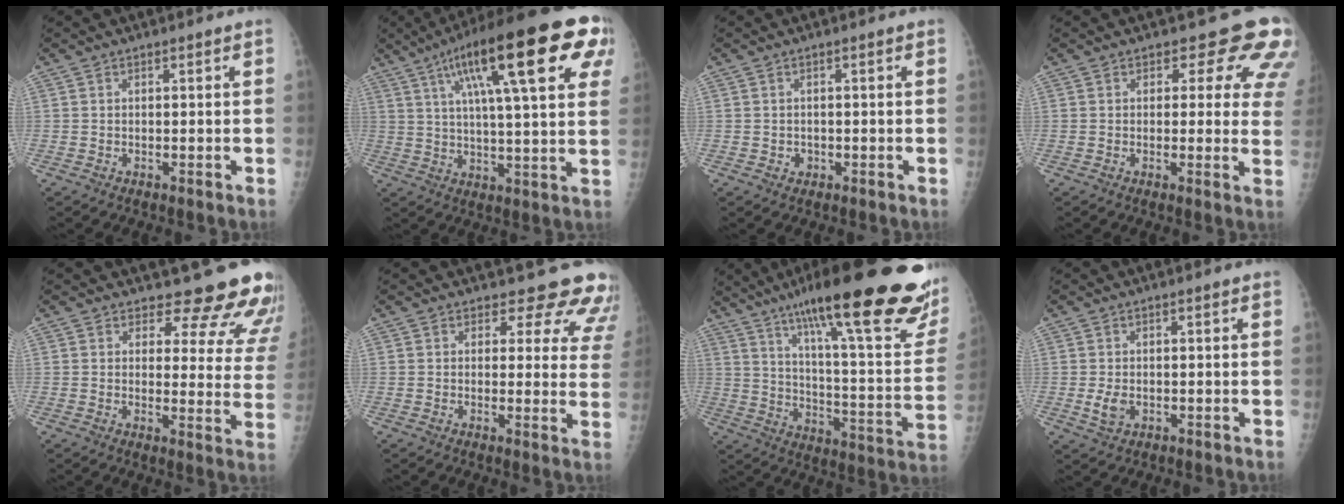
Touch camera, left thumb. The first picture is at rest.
{"total": 25.4, "force": [10.9, 6.0, 22.1], "torque": [-0.325, 0.015, 0.157]}
{"total": 1.2, "force": [-0.4, 1.1, 0.3], "torque": [0.001, 0.003, -0.003]}
{"total": 9.0, "force": [6.4, 4.8, 4.1], "torque": [0.002, -0.028, 0.045]}
{"total": 14.9, "force": [13.8, 4.7, 3.2], "torque": [0.011, -0.120, 0.139]}
{"total": 11.1, "force": [9.9, 4.8, 1.6], "torque": [0.037, -0.059, 0.080]}
{"total": 34.5, "force": [21.7, 6.8, 26.0], "torque": [-0.295, -0.054, 0.314]}
{"total": 2.9, "force": [-0.5, 1.9, 2.1], "torque": [-0.041, -0.005, -0.006]}